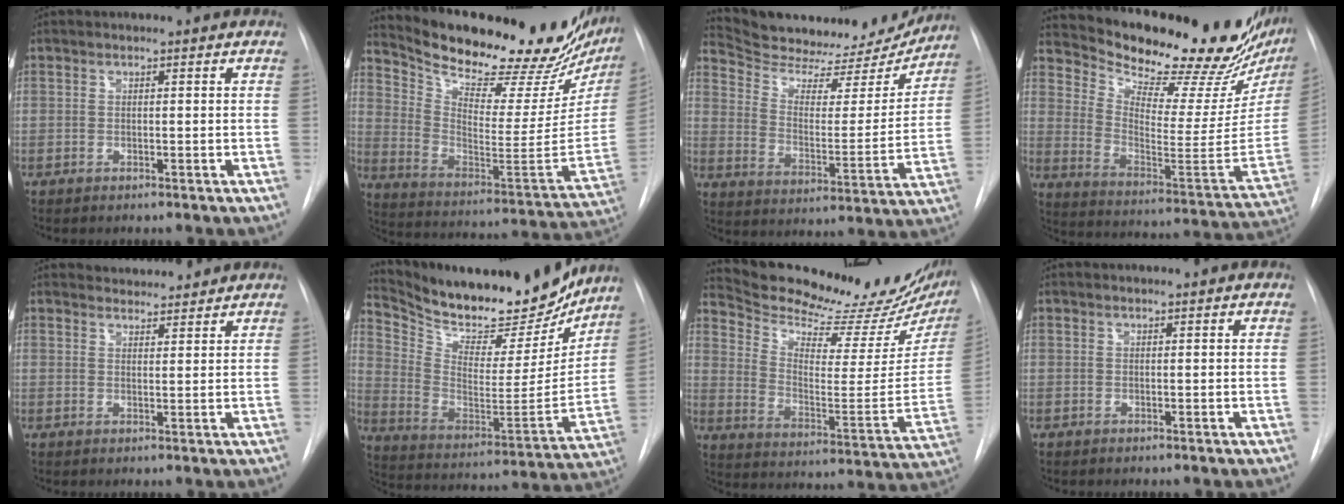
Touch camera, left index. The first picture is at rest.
{"total": 30.3, "force": [25.6, 7.5, 14.3], "torque": [-0.240, -0.065, 0.353]}
{"total": 20.5, "force": [19.5, 4.5, 4.5], "torque": [-0.068, -0.036, 0.276]}
{"total": 27.7, "force": [24.2, 4.7, 12.6], "torque": [-0.200, -0.090, 0.322]}
{"total": 5.7, "force": [5.6, 1.2, 0.5], "torque": [-0.006, 0.016, 0.073]}
{"total": 22.7, "force": [20.4, 5.9, 8.2], "torque": [-0.145, -0.036, 0.312]}
{"total": 26.7, "force": [24.0, 4.6, 10.8], "torque": [-0.172, -0.090, 0.322]}
{"total": 1.4, "force": [1.3, 0.0, 0.2], "torque": [-0.008, 0.011, 0.019]}